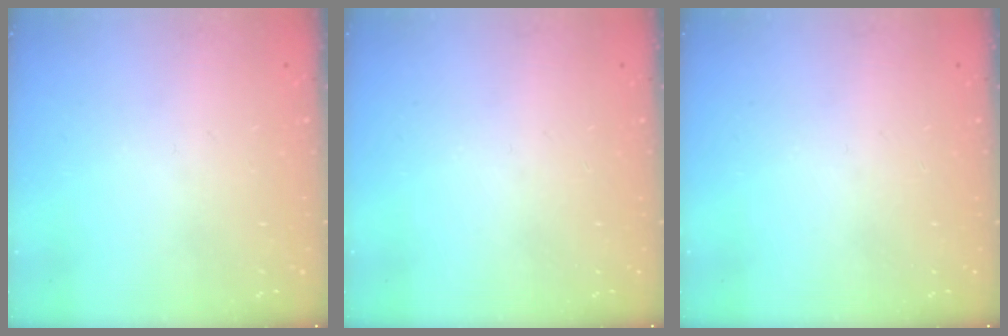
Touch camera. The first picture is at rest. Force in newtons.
{"total": 0.0}
{"total": 0.0}